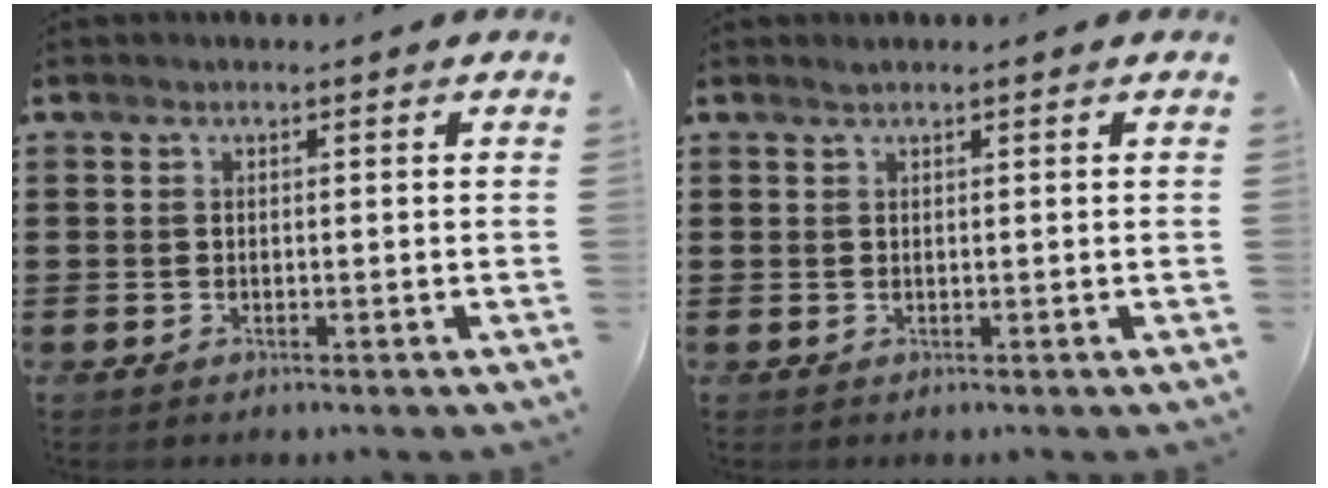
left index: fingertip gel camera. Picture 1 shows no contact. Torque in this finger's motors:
{"motor_torque": [-0.01, 0.02, -0.11, -0.09]}